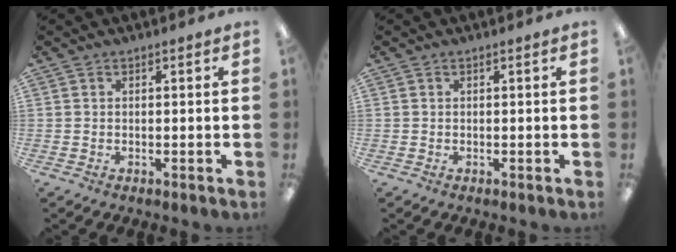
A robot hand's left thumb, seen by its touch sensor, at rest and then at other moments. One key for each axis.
{"total": 0.0}